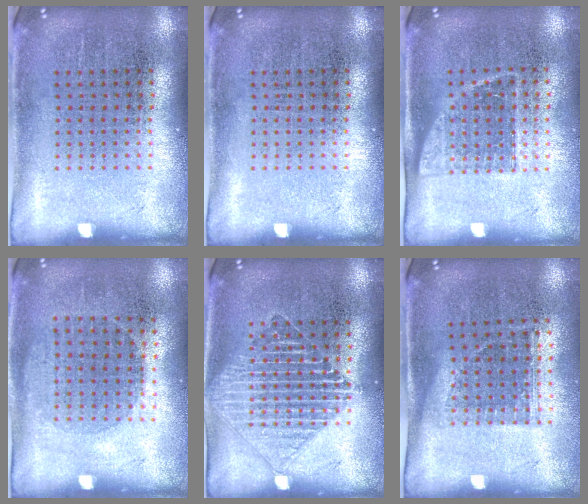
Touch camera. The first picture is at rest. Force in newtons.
{"total": 0.0}
{"total": 1.3, "press": 1.1, "slide": 0.7}
{"total": 1.0, "press": 0.9, "slide": 0.4}
{"total": 1.5, "press": 1.5, "slide": 0.3}
{"total": 1.1, "press": 0.9, "slide": 0.7}